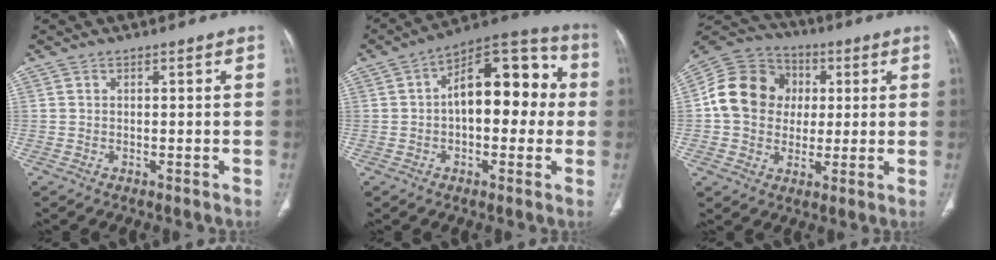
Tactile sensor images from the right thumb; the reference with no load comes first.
{"total": 17.0, "force": [1.3, 9.2, 14.3], "torque": [-0.167, 0.045, 0.009]}
{"total": 15.2, "force": [1.5, 13.2, 7.5], "torque": [-0.120, 0.021, 0.019]}